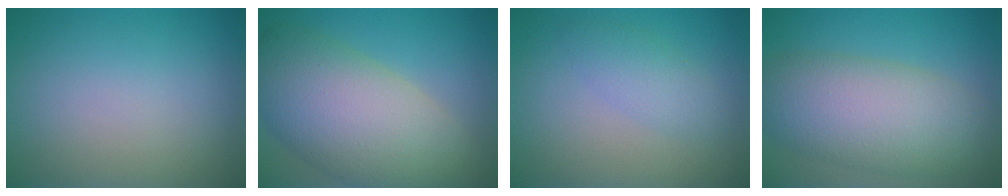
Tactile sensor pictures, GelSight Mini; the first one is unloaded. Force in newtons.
{"total": 11.7, "press": 11.7, "slide": 0.6}
{"total": 2.2, "press": 2.2, "slide": 0.1}
{"total": 8.5, "press": 8.5, "slide": 0.3}